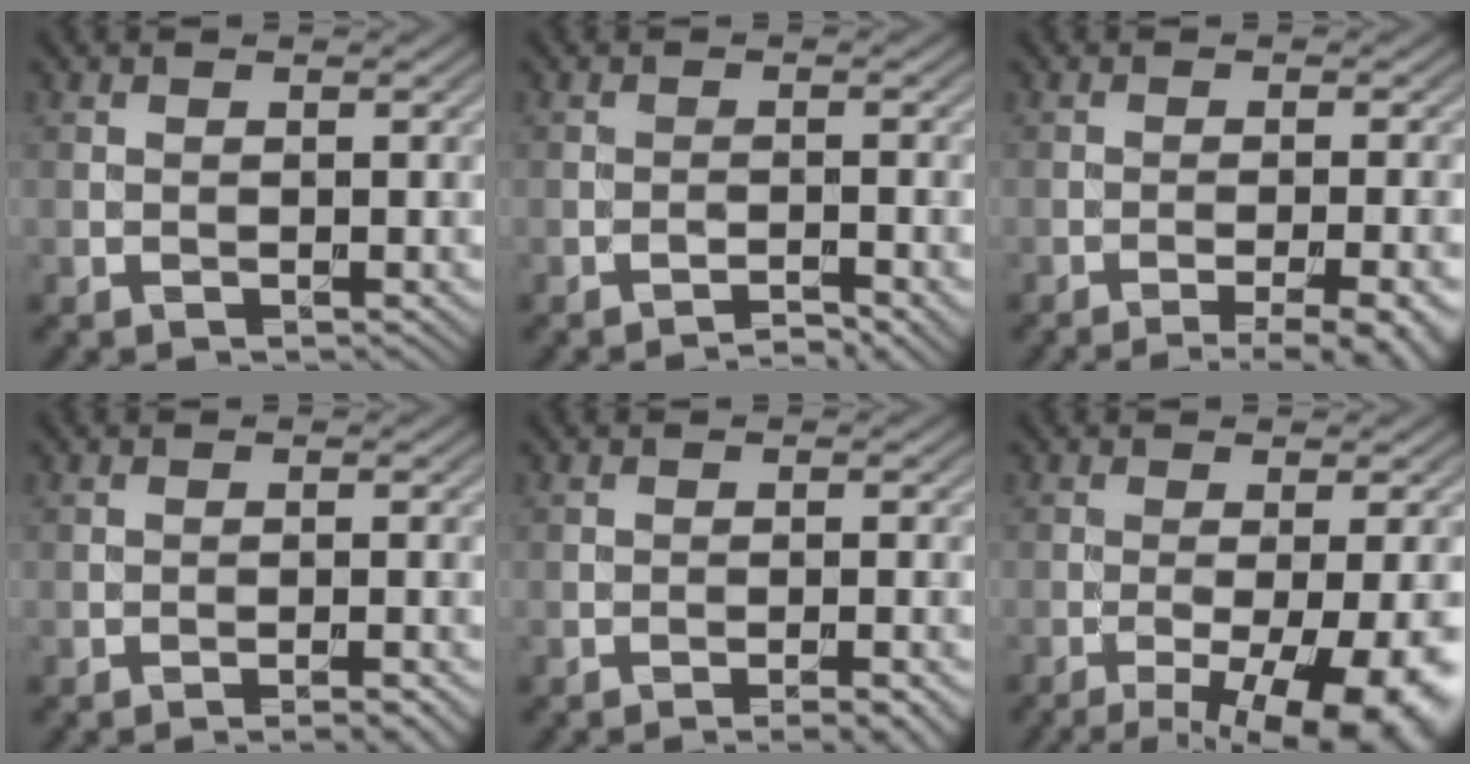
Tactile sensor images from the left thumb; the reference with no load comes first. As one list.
[{"total": 2.2, "force": [-1.8, 0.1, 1.3], "torque": [-0.019, 0.005, -0.033]}, {"total": 7.6, "force": [-4.9, 1.7, 5.6], "torque": [-0.065, 0.006, -0.058]}, {"total": 2.4, "force": [-1.7, 0.2, 1.7], "torque": [-0.020, 0.008, -0.030]}, {"total": 3.5, "force": [-2.4, 0.4, 2.5], "torque": [-0.033, 0.012, -0.040]}, {"total": 12.7, "force": [-6.3, 3.4, 10.5], "torque": [-0.139, -0.011, -0.078]}]